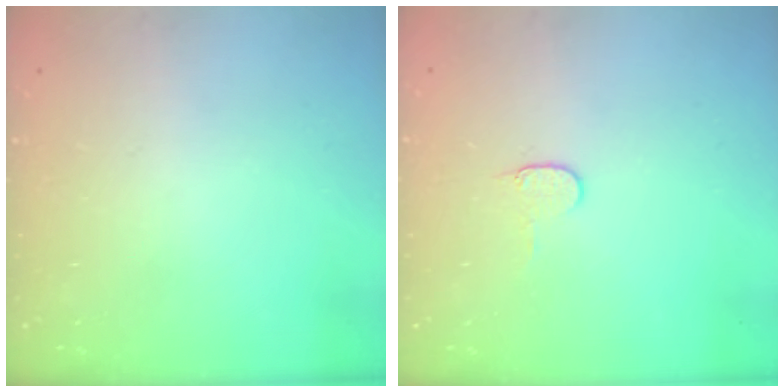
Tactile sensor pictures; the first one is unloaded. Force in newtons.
{"total": 4.0, "press": 4.0, "slide": 0.4}